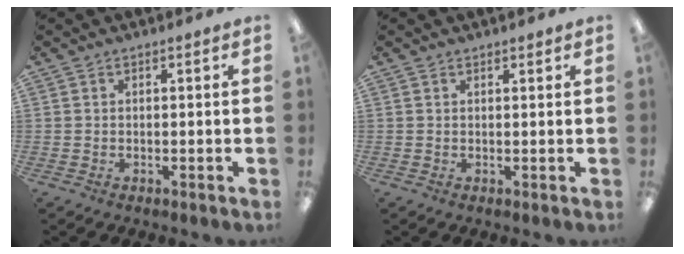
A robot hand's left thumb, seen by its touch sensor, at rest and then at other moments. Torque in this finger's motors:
{"motor_torque": [-0.33, 0.15, -0.20, 0.29, -0.02]}